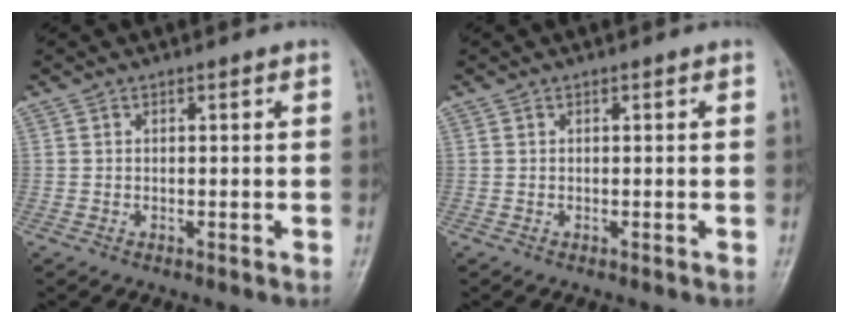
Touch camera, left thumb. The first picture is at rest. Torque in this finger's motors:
{"motor_torque": [-0.01, 0.01, 0.02, -0.05, 0.00]}